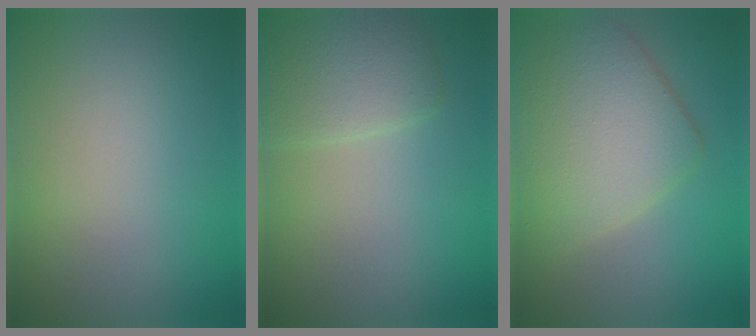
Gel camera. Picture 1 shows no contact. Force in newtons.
{"total": 2.9, "press": 2.9, "slide": 0.1}
{"total": 6.8, "press": 6.7, "slide": 0.5}